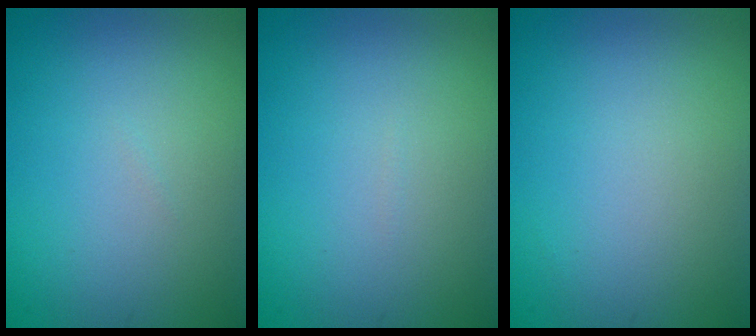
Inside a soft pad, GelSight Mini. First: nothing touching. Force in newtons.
{"total": 0.0}
{"total": 0.0}